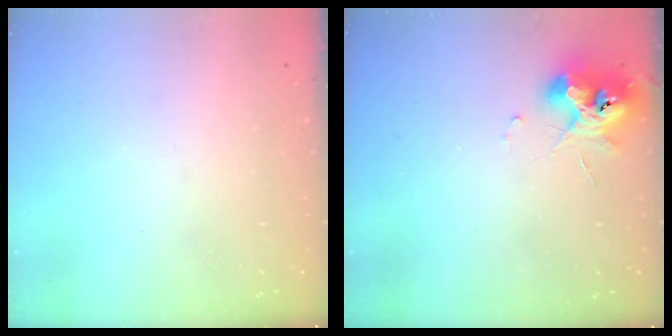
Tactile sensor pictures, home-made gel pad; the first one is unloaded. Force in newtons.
{"total": 10.9, "press": 10.9, "slide": 0.5}